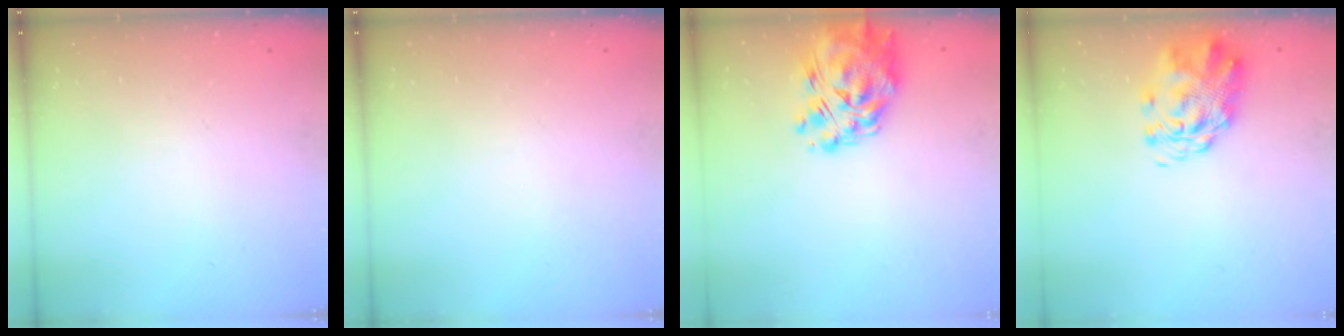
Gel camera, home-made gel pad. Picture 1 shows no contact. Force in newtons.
{"total": 0.0}
{"total": 12.4, "press": 11.4, "slide": 4.8}
{"total": 3.6, "press": 3.5, "slide": 1.1}